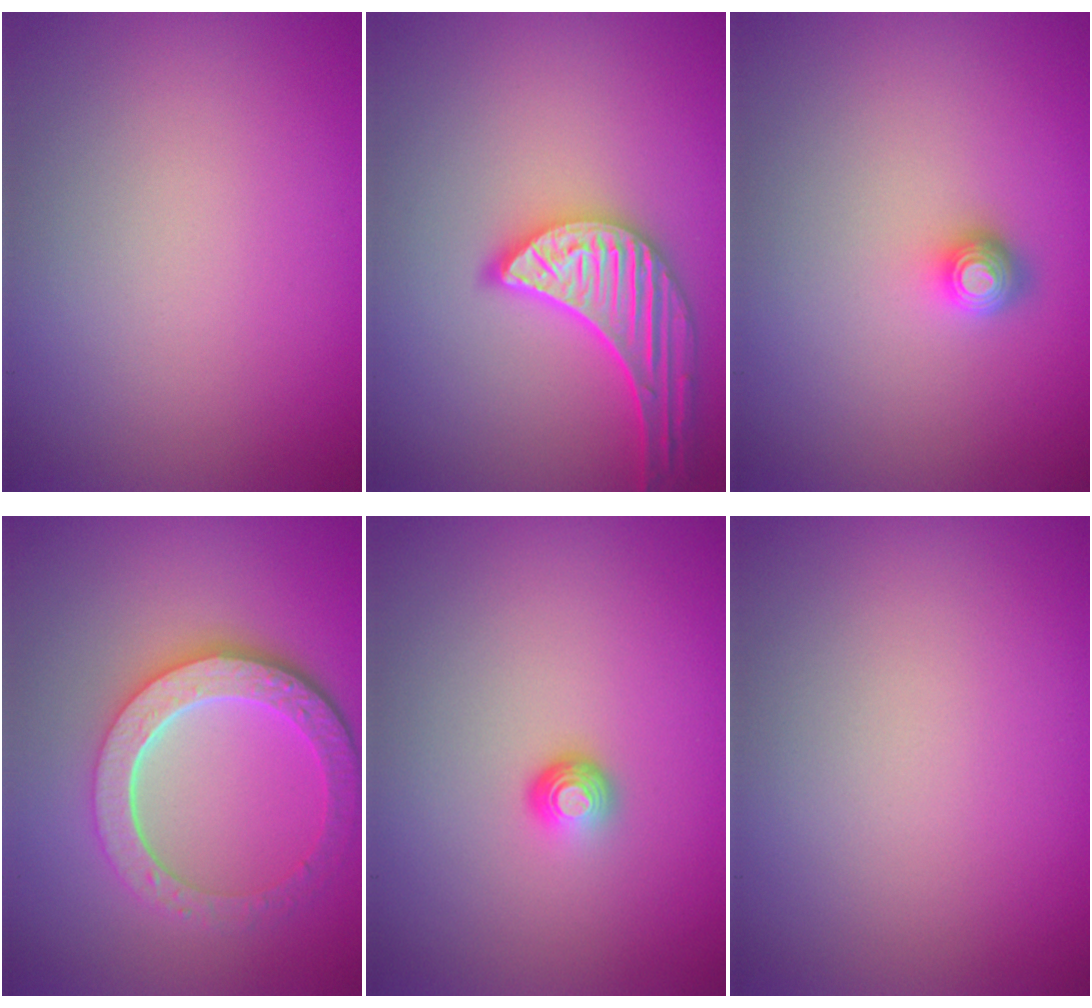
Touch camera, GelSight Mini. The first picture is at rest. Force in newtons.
{"total": 5.3, "press": 4.7, "slide": 2.5}
{"total": 1.8, "press": 1.3, "slide": 1.2}
{"total": 6.3, "press": 4.6, "slide": 4.2}
{"total": 1.6, "press": 1.0, "slide": 1.2}
{"total": 0.0}